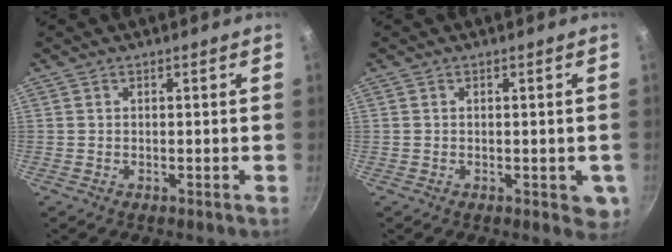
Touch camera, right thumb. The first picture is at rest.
{"total": 3.8, "force": [-0.6, 2.2, 3.0], "torque": [-0.024, -0.003, -0.004]}